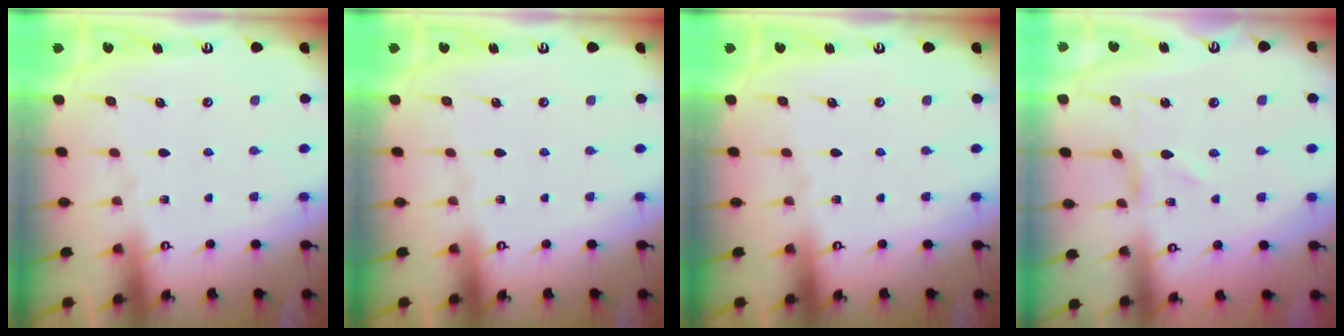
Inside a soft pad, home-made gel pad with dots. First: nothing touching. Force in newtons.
{"total": 0.0}
{"total": 0.0}
{"total": 0.8, "press": 0.8, "slide": 0.2}